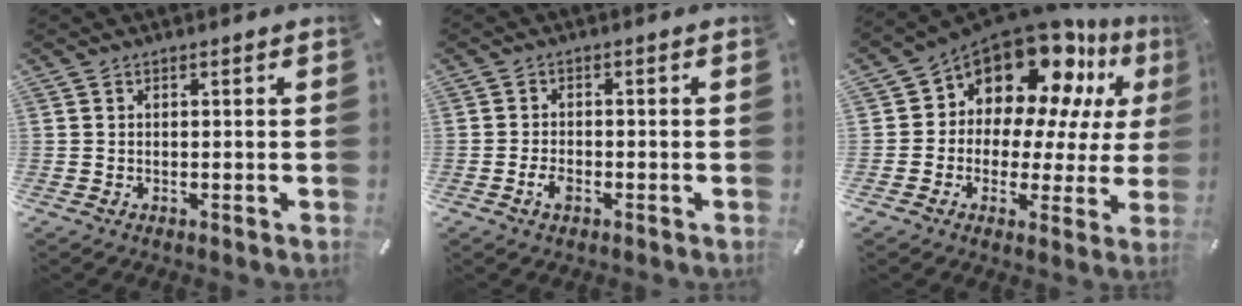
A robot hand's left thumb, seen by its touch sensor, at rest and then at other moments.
{"total": 2.6, "force": [-1.5, 1.5, 1.6], "torque": [-0.042, 0.000, -0.030]}
{"total": 15.7, "force": [11.3, 8.6, 6.7], "torque": [-0.124, -0.100, 0.198]}